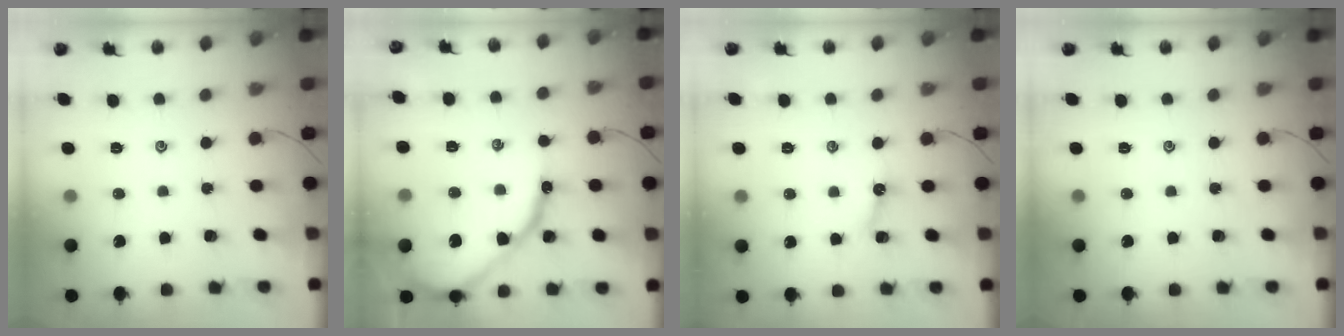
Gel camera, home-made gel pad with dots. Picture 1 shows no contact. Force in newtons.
{"total": 12.8, "press": 12.7, "slide": 1.6}
{"total": 5.3, "press": 5.3, "slide": 0.6}
{"total": 0.0}